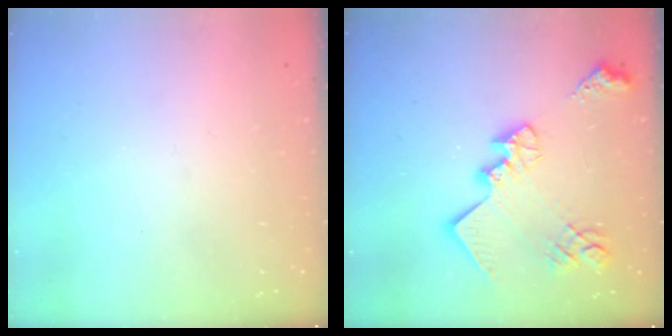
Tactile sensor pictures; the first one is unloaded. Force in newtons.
{"total": 20.5, "press": 20.5, "slide": 1.1}